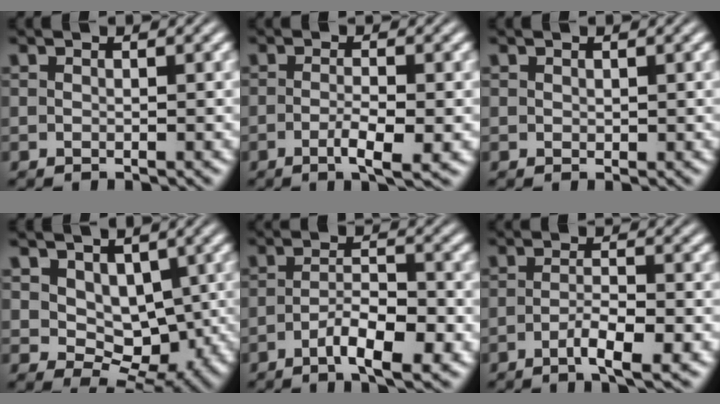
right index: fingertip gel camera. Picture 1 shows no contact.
{"total": 3.1, "force": [-1.3, 0.0, 2.8], "torque": [-0.045, -0.007, -0.021]}
{"total": 0.6, "force": [0.3, -0.6, -0.1], "torque": [0.008, -0.005, 0.014]}
{"total": 6.3, "force": [0.3, 4.6, 4.4], "torque": [-0.073, -0.034, 0.026]}
{"total": 4.9, "force": [-2.8, 0.9, 3.9], "torque": [-0.048, -0.008, -0.044]}
{"total": 3.6, "force": [-2.2, 0.0, 2.8], "torque": [-0.041, -0.008, -0.035]}